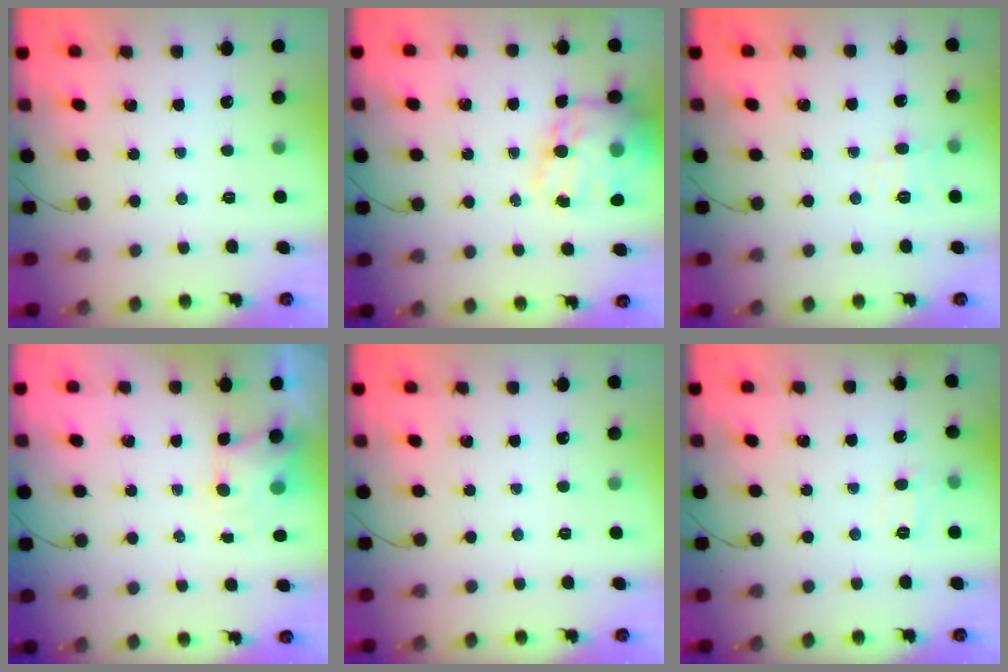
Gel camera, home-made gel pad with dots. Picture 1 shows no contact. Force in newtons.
{"total": 19.2, "press": 18.7, "slide": 4.6}
{"total": 6.6, "press": 6.5, "slide": 1.4}
{"total": 3.4, "press": 3.3, "slide": 0.8}
{"total": 0.0}
{"total": 6.0, "press": 5.9, "slide": 1.3}